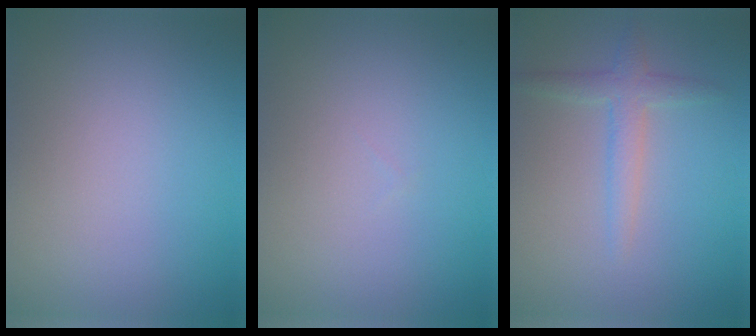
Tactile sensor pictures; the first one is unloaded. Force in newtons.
{"total": 0.0}
{"total": 2.2, "press": 2.2, "slide": 0.0}